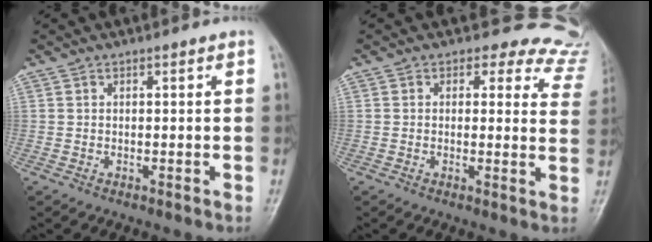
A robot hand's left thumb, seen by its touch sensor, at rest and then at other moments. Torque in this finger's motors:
{"motor_torque": [0.02, -0.12, -0.16, -0.23, 0.02]}